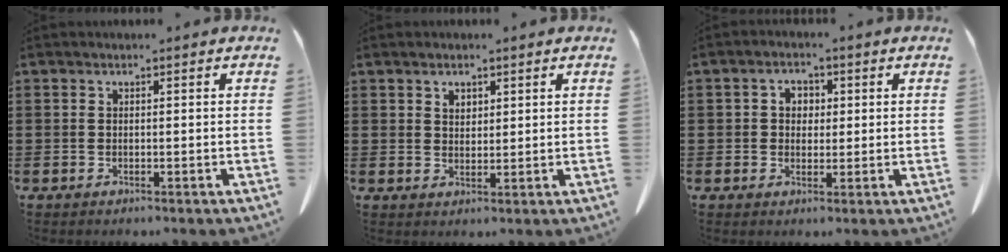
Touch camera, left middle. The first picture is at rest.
{"total": 1.8, "force": [1.4, 1.0, 0.5], "torque": [-0.005, -0.001, 0.024]}
{"total": 2.7, "force": [0.4, 2.4, 1.3], "torque": [-0.034, 0.011, 0.003]}